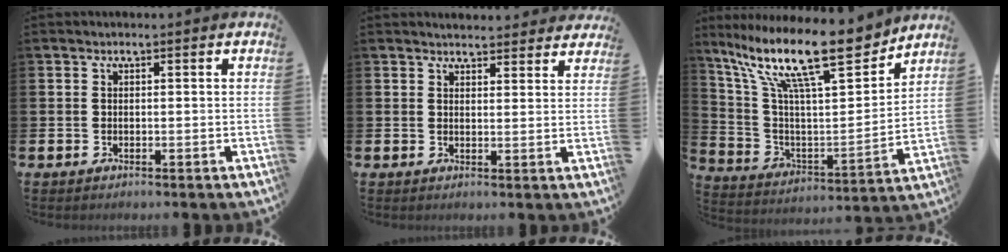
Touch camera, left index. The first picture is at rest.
{"total": 3.2, "force": [3.2, 0.5, 0.0], "torque": [0.005, -0.021, 0.057]}
{"total": 16.2, "force": [11.8, 3.8, 10.5], "torque": [-0.219, -0.072, 0.196]}